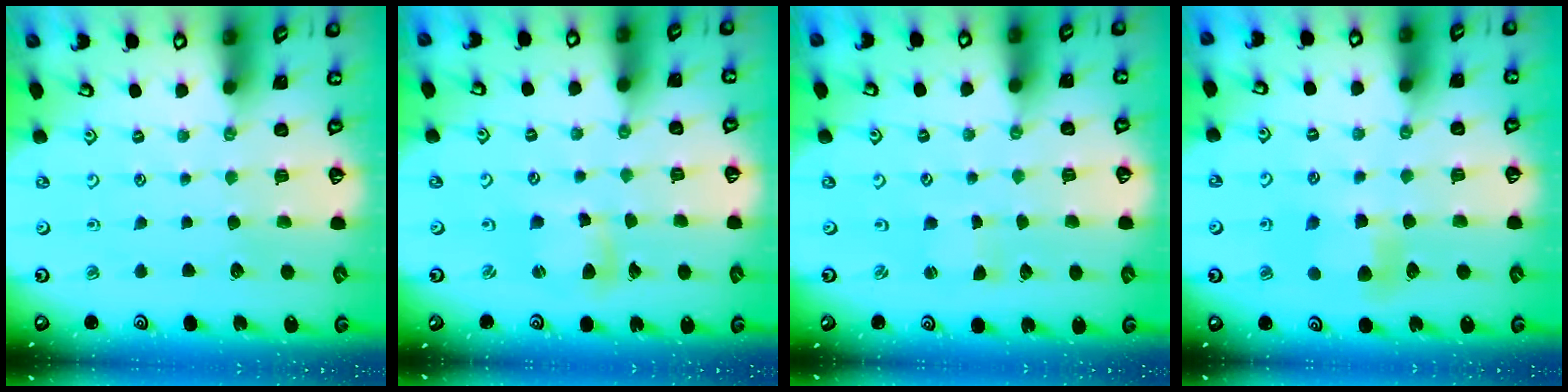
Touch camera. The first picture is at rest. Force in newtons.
{"total": 5.4, "press": 5.4, "slide": 0.7}
{"total": 0.6, "press": 0.6, "slide": 0.1}
{"total": 5.8, "press": 5.8, "slide": 0.4}